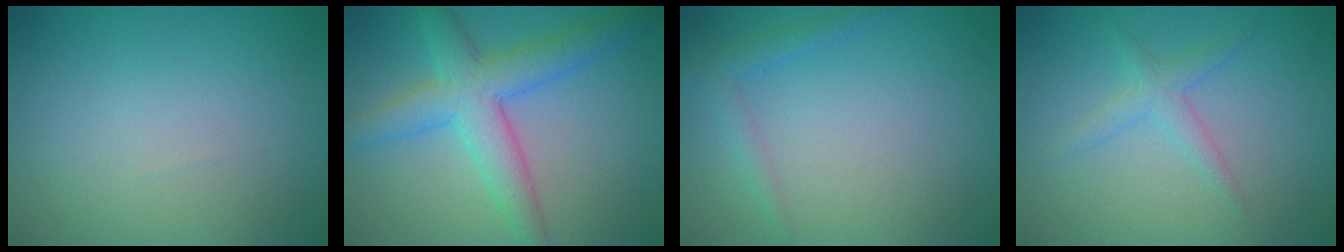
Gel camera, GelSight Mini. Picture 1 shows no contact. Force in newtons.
{"total": 5.5, "press": 5.5, "slide": 0.1}
{"total": 1.6, "press": 1.6, "slide": 0.1}
{"total": 1.0, "press": 1.0, "slide": 0.1}